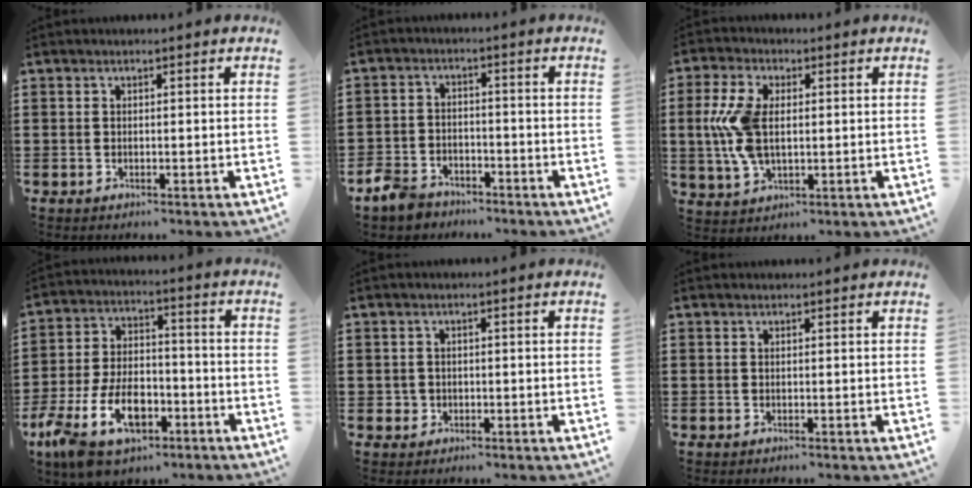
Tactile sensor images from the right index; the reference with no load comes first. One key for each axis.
{"total": 4.2, "fx": -3.7, "fy": 1.8, "fz": 0.8, "tx": -0.037, "ty": 0.005, "tz": -0.080}
{"total": 8.7, "fx": 0.6, "fy": 4.7, "fz": 7.4, "tx": -0.183, "ty": 0.002, "tz": 0.001}
{"total": 11.7, "fx": -5.6, "fy": 6.5, "fz": 7.9, "tx": -0.179, "ty": 0.011, "tz": -0.103}
{"total": 0.9, "fx": 0.0, "fy": 0.9, "fz": 0.1, "tx": -0.002, "ty": 0.005, "tz": -0.002}
{"total": 0.0}